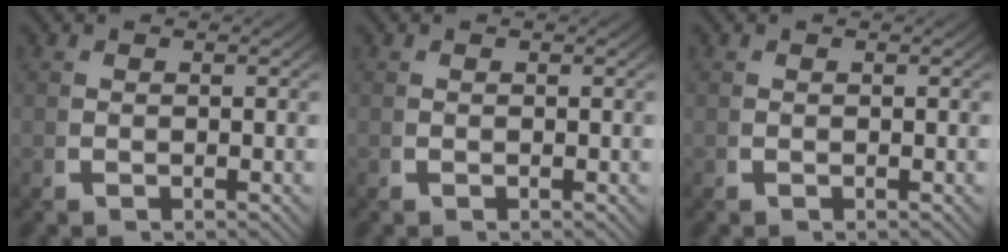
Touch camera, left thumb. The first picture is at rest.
{"total": 0.0}
{"total": 0.0}